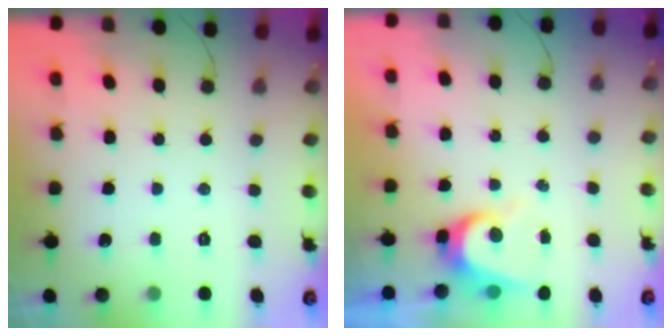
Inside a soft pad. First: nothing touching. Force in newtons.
{"total": 6.5, "press": 6.4, "slide": 0.7}